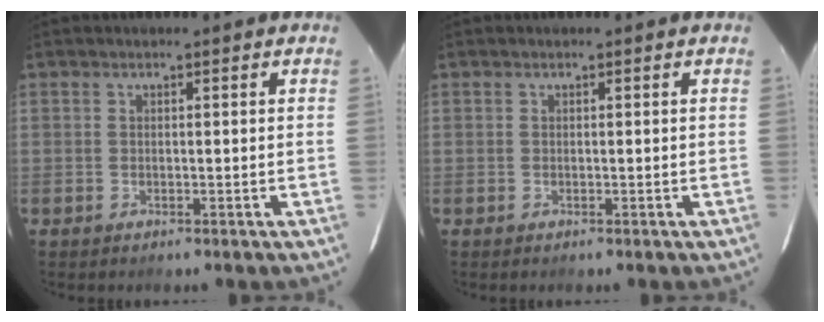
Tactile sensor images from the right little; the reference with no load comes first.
{"total": 0.0}